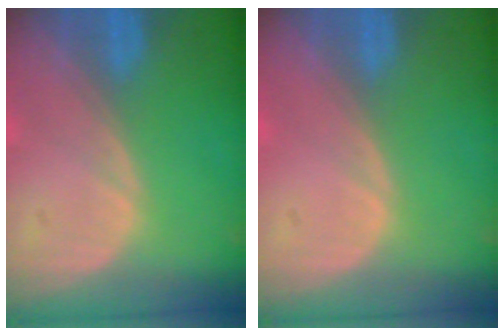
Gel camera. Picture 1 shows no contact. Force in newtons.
{"total": 0.7, "press": 0.0, "slide": 0.7}